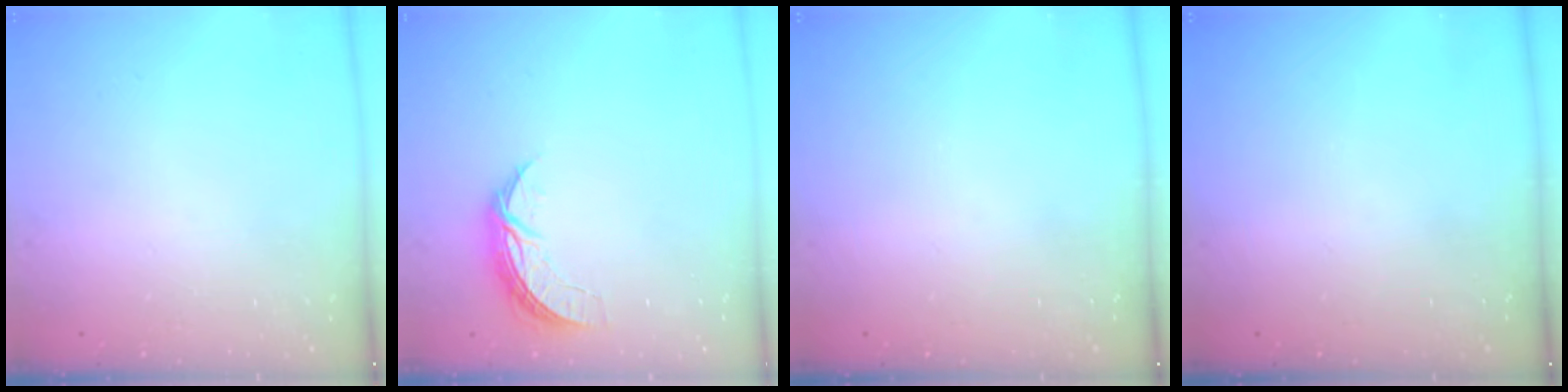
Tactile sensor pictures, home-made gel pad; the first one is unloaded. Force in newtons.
{"total": 7.1, "press": 7.0, "slide": 0.7}
{"total": 0.0}
{"total": 0.0}